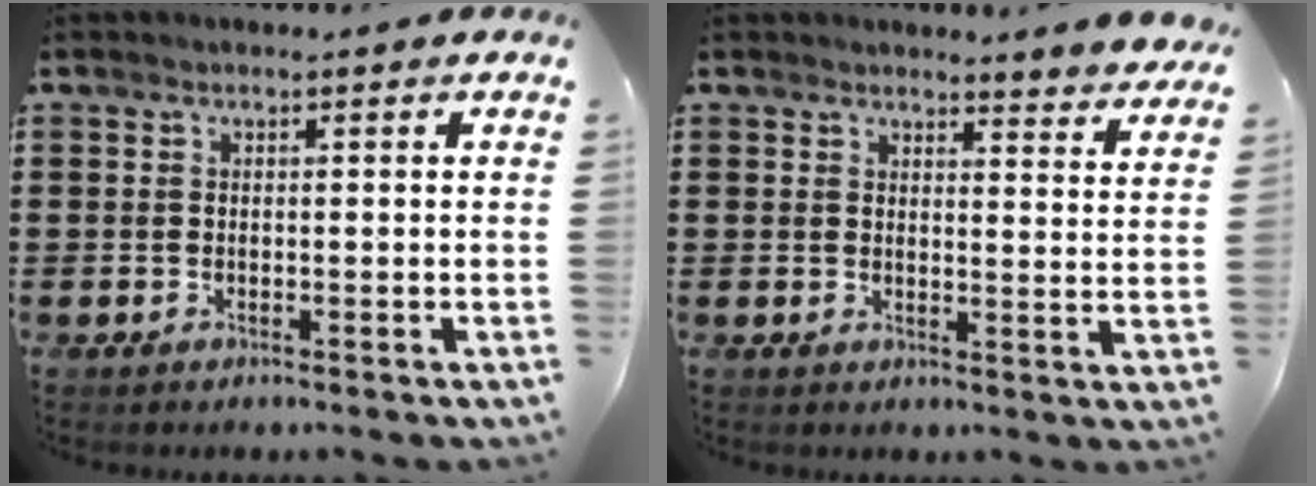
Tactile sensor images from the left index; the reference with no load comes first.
{"total": 3.5, "force": [3.5, 0.0, 0.5], "torque": [-0.007, -0.023, 0.061]}